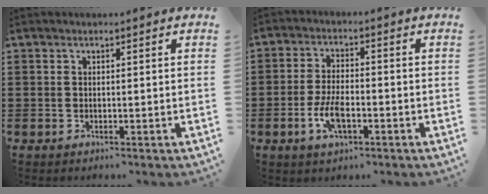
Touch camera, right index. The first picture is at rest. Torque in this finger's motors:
{"motor_torque": [1.09, 1.05, 0.20, 0.11]}